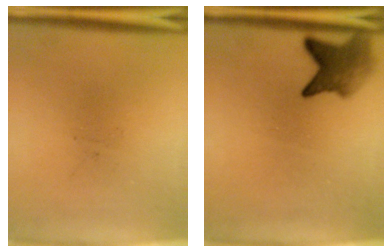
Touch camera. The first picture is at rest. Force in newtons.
{"total": 5.0}